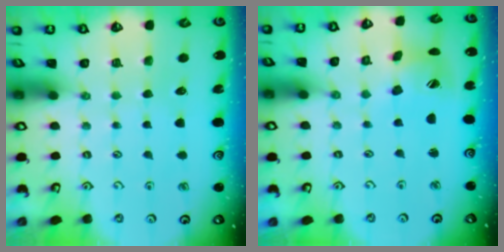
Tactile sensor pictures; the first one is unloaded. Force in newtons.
{"total": 9.1, "press": 9.1, "slide": 0.9}